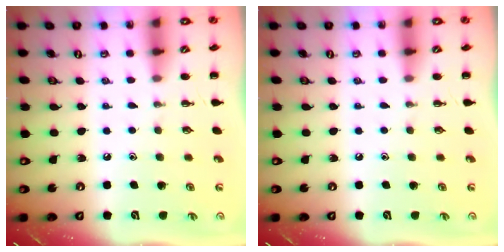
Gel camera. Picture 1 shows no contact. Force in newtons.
{"total": 0.0}